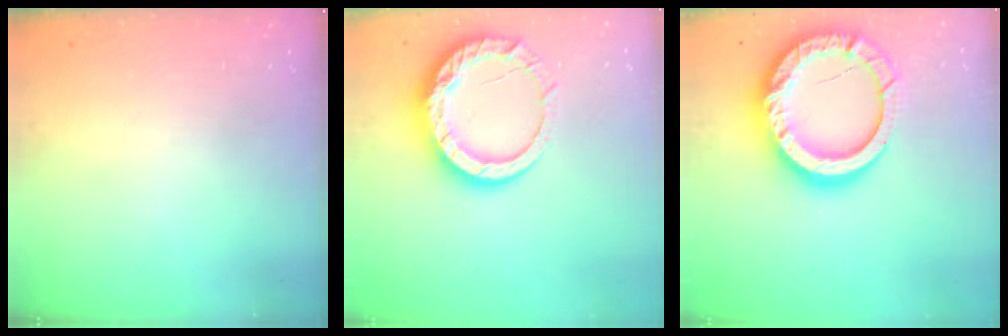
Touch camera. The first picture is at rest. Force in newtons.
{"total": 14.3, "press": 14.3, "slide": 1.3}
{"total": 24.5, "press": 24.4, "slide": 2.2}